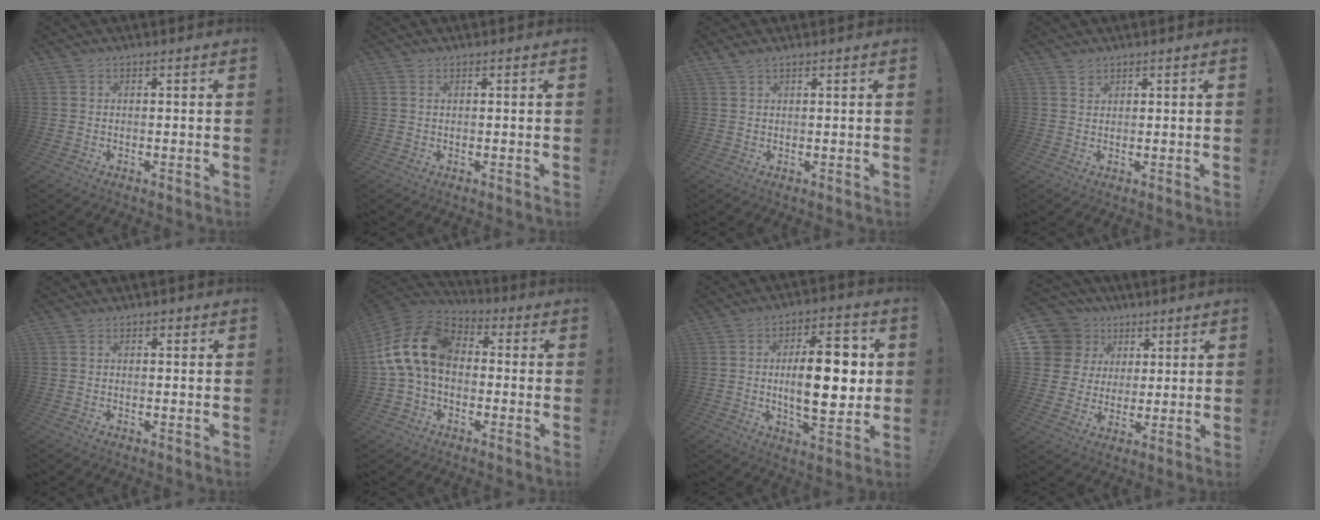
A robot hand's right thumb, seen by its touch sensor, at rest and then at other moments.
{"total": 0.5, "force": [0.4, 0.3, 0.3], "torque": [-0.008, 0.002, 0.007]}
{"total": 1.4, "force": [1.1, 0.2, 0.8], "torque": [-0.017, -0.001, 0.020]}
{"total": 1.7, "force": [1.4, 1.0, 0.1], "torque": [0.012, -0.009, 0.025]}
{"total": 0.5, "force": [0.3, 0.4, 0.1], "torque": [0.004, -0.002, 0.004]}
{"total": 17.3, "force": [1.9, 11.6, 12.7], "torque": [-0.238, 0.021, 0.041]}
{"total": 17.5, "force": [1.1, 7.3, 15.9], "torque": [-0.238, -0.004, 0.007]}
{"total": 11.9, "force": [4.6, 10.4, 3.6], "torque": [-0.054, -0.021, 0.106]}